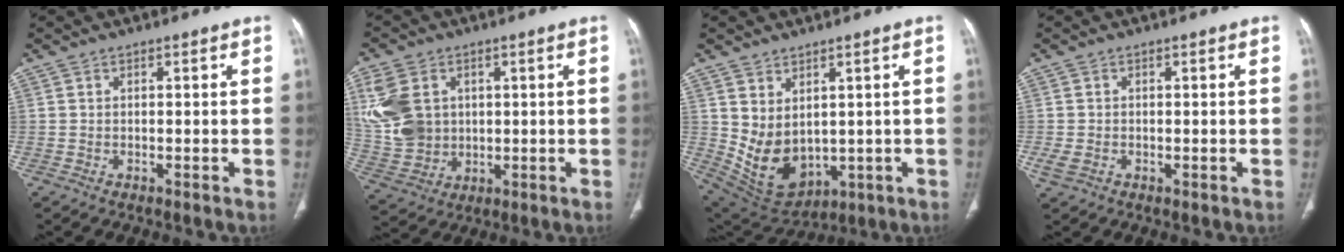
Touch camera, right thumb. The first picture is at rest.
{"total": 13.1, "force": [3.2, 10.1, 7.7], "torque": [-0.155, -0.005, 0.079]}
{"total": 10.4, "force": [1.2, 7.4, 7.2], "torque": [-0.111, -0.016, 0.061]}
{"total": 2.3, "force": [-0.5, 1.7, 1.5], "torque": [-0.039, 0.002, -0.006]}